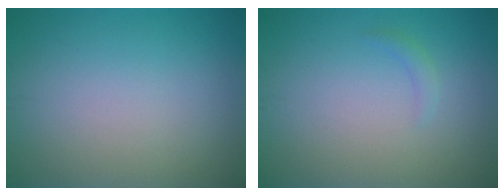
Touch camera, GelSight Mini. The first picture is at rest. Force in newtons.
{"total": 0.9, "press": 0.9, "slide": 0.1}